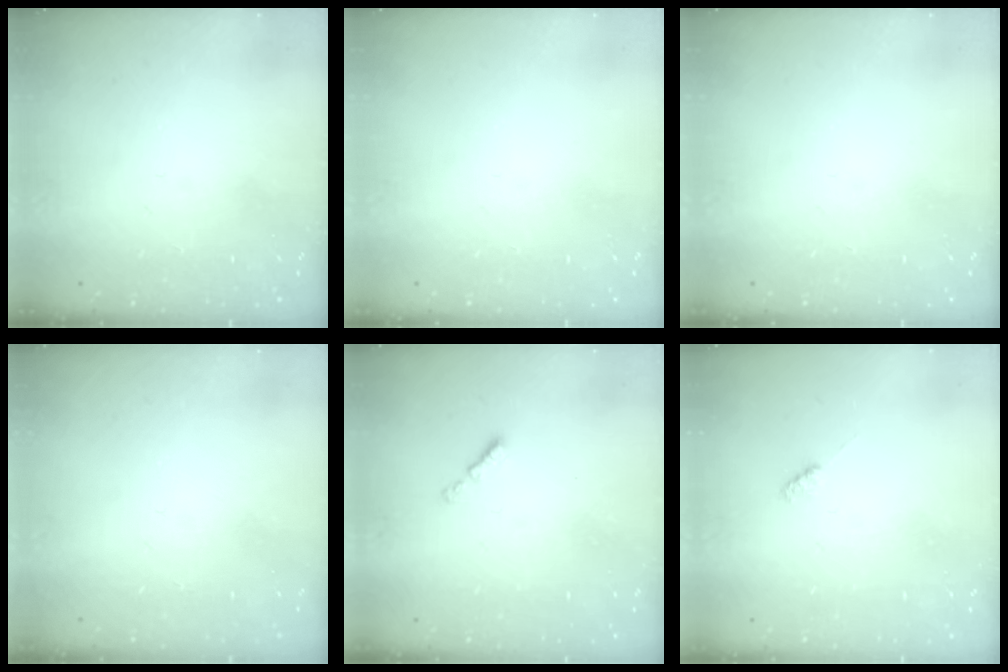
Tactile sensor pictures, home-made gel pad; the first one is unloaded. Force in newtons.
{"total": 0.0}
{"total": 0.0}
{"total": 0.0}
{"total": 0.7, "press": 0.5, "slide": 0.4}
{"total": 2.3, "press": 2.2, "slide": 0.5}